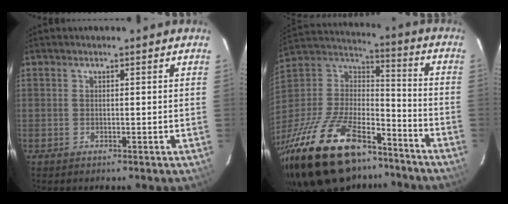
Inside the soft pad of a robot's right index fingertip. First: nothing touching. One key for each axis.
{"total": 34.1, "fx": -23.7, "fy": 14.7, "fz": 19.6, "tx": -0.403, "ty": -0.015, "tz": -0.375}